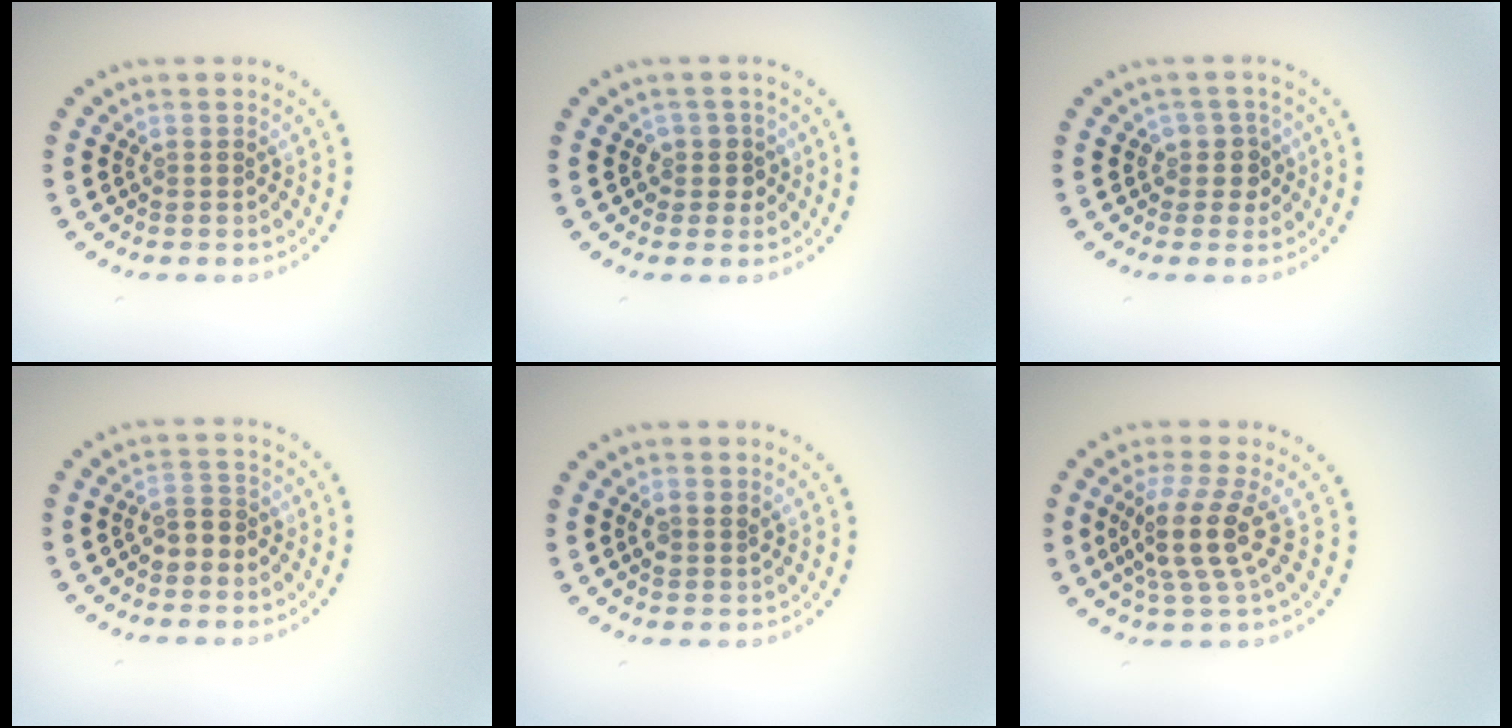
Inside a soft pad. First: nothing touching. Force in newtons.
{"total": 1.8, "press": 1.5, "slide": 1.0}
{"total": 1.9, "press": 1.6, "slide": 1.1}
{"total": 2.0, "press": 1.9, "slide": 0.7}
{"total": 1.1, "press": 1.1, "slide": 0.4}
{"total": 4.0, "press": 3.0, "slide": 2.6}